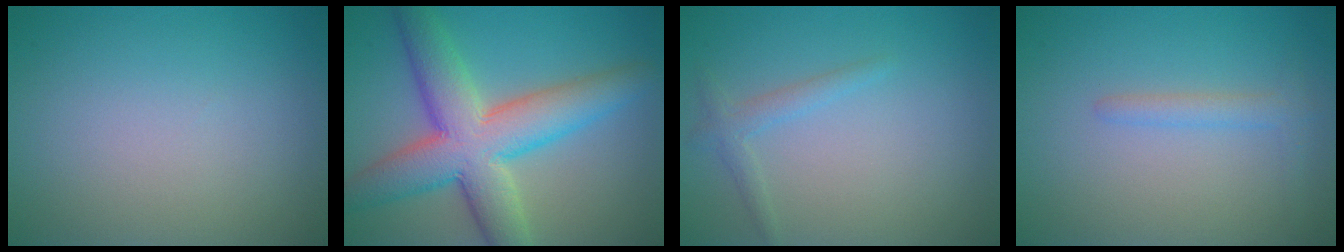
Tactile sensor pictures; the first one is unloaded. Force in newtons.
{"total": 9.5, "press": 9.5, "slide": 0.2}
{"total": 1.5, "press": 1.5, "slide": 0.1}
{"total": 1.6, "press": 1.6, "slide": 0.1}